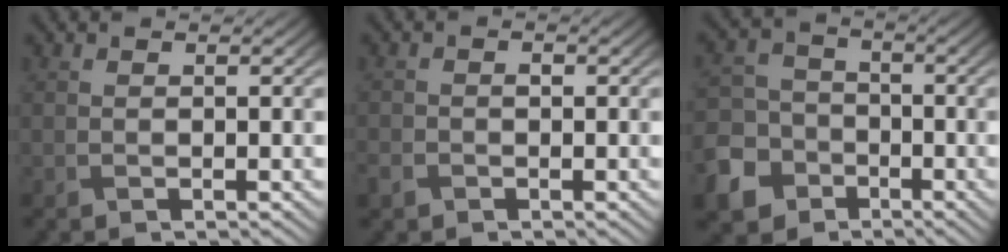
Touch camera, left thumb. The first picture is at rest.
{"total": 2.0, "force": [-1.0, 1.5, 0.8], "torque": [-0.021, -0.002, -0.024]}
{"total": 9.9, "force": [-5.1, 7.9, 3.2], "torque": [-0.101, -0.040, -0.115]}